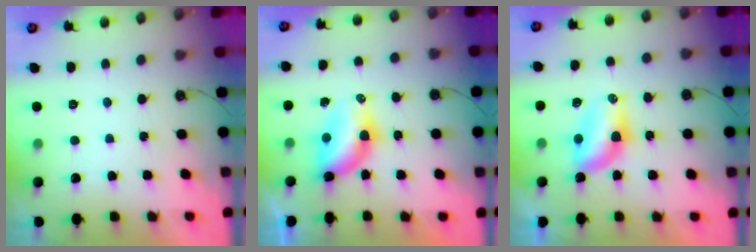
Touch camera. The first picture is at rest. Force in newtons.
{"total": 7.6, "press": 6.7, "slide": 3.6}
{"total": 6.3, "press": 6.3, "slide": 0.3}